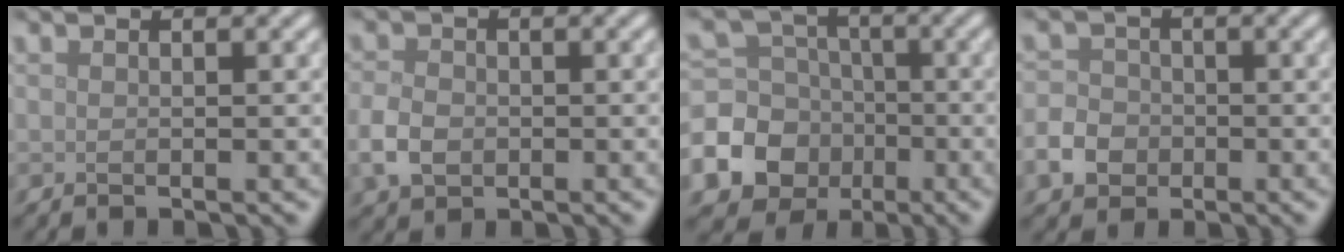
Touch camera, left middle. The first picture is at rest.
{"total": 3.3, "force": [-0.9, 2.5, 1.9], "torque": [-0.044, -0.002, -0.024]}
{"total": 10.1, "force": [-3.5, 8.9, 3.3], "torque": [-0.084, -0.022, -0.094]}
{"total": 3.5, "force": [-1.3, 2.9, 1.4], "torque": [-0.027, 0.000, -0.031]}